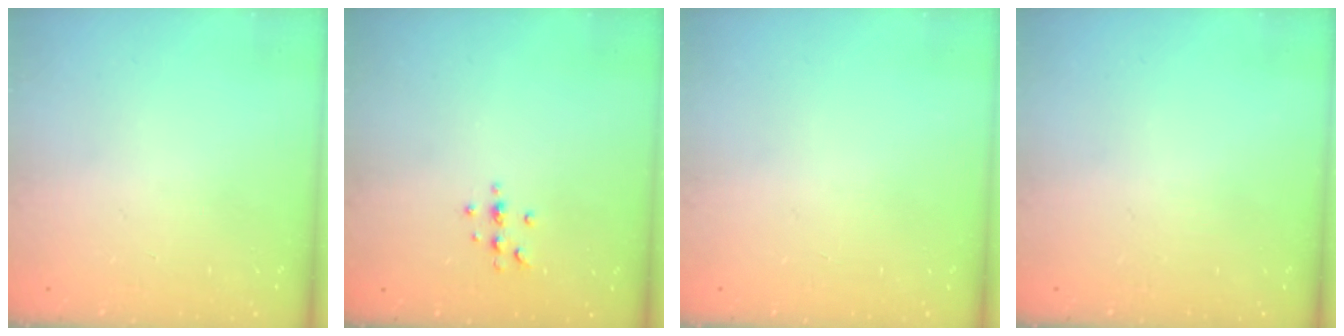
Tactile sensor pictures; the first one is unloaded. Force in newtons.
{"total": 4.8, "press": 4.7, "slide": 0.6}
{"total": 0.0}
{"total": 0.0}